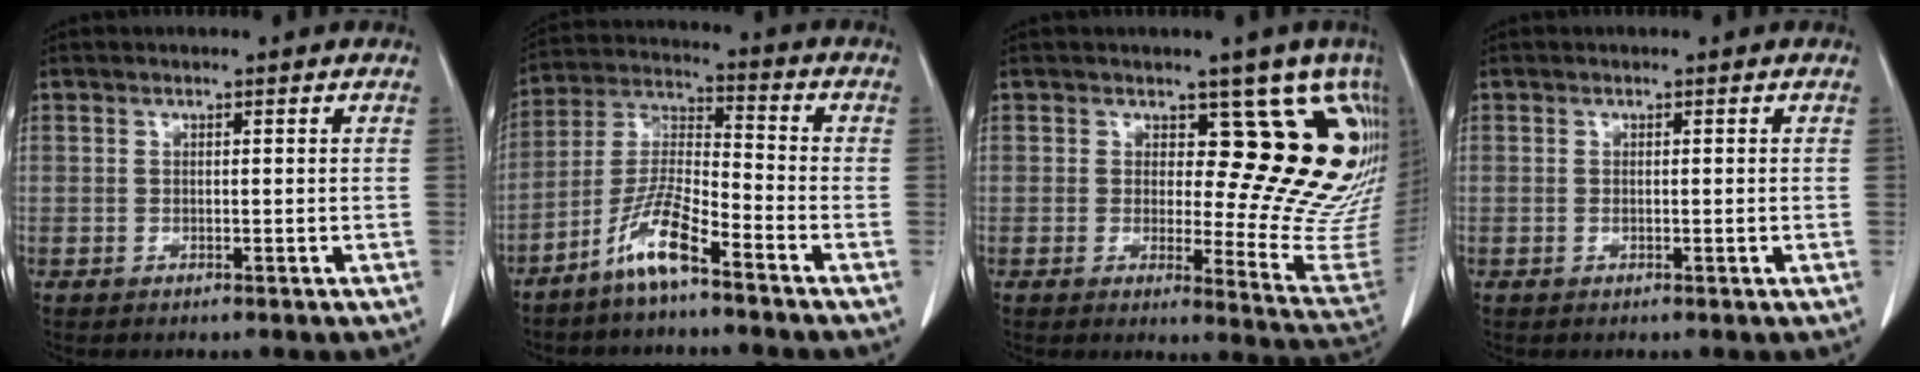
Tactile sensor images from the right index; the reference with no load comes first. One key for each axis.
{"total": 8.9, "fx": -6.0, "fy": 0.8, "fz": 6.5, "tx": -0.142, "ty": -0.011, "tz": -0.125}
{"total": 16.6, "fx": 9.0, "fy": 6.4, "fz": 12.3, "tx": -0.132, "ty": -0.024, "tz": 0.088}
{"total": 0.6, "fx": -0.1, "fy": 0.1, "fz": 0.5, "tx": -0.012, "ty": -0.002, "tz": 0.001}